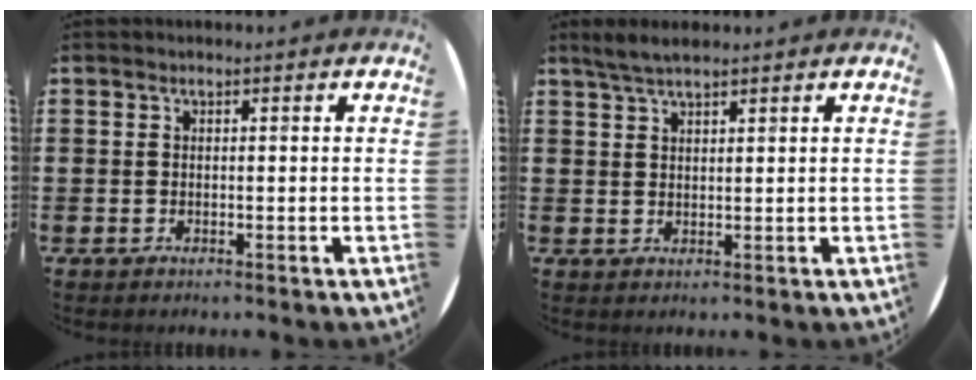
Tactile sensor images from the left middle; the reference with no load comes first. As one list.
[{"total": 2.7, "force": [2.3, 0.3, 1.3], "torque": [-0.029, 0.003, 0.042]}]